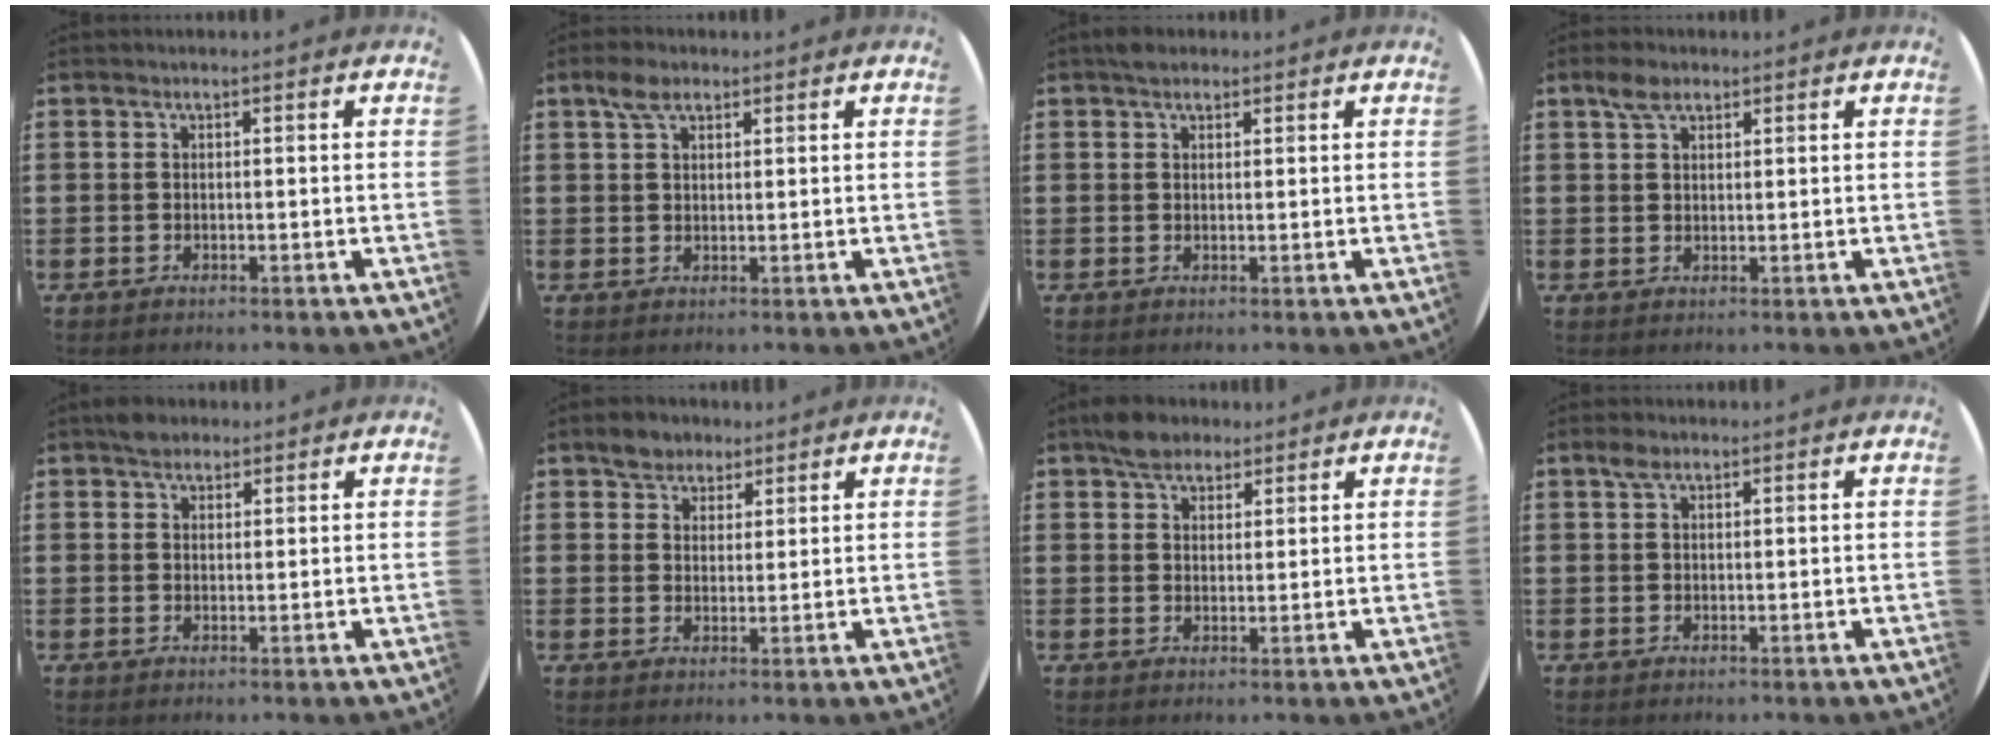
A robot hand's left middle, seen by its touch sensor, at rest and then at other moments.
{"total": 3.3, "force": [2.2, 1.6, 1.7], "torque": [-0.030, 0.004, 0.039]}
{"total": 1.5, "force": [1.3, 0.7, 0.4], "torque": [-0.002, 0.001, 0.023]}
{"total": 3.0, "force": [2.1, 1.5, 1.5], "torque": [-0.025, 0.003, 0.038]}
{"total": 2.2, "force": [2.0, 1.1, 0.2], "torque": [0.000, 0.002, 0.037]}
{"total": 3.6, "force": [2.8, 2.2, 0.0], "torque": [-0.004, 0.009, 0.054]}
{"total": 3.9, "force": [3.2, 2.0, 0.8], "torque": [-0.017, 0.006, 0.061]}
{"total": 1.7, "force": [1.1, 0.8, 0.9], "torque": [-0.012, 0.002, 0.018]}